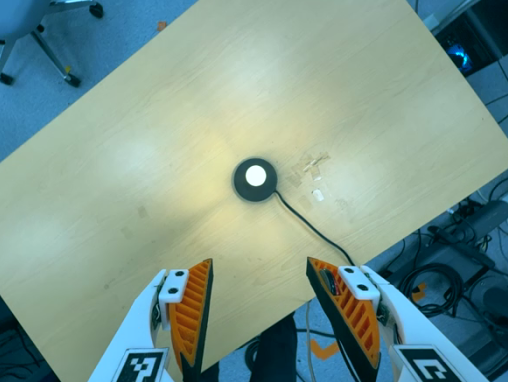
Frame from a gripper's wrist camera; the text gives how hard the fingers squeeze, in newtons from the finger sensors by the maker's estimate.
{"total": 0.0}